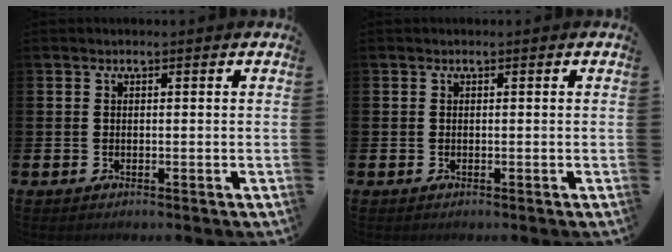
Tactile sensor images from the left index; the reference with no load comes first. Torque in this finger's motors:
{"motor_torque": [-0.09, -0.07, -0.03, 0.01]}